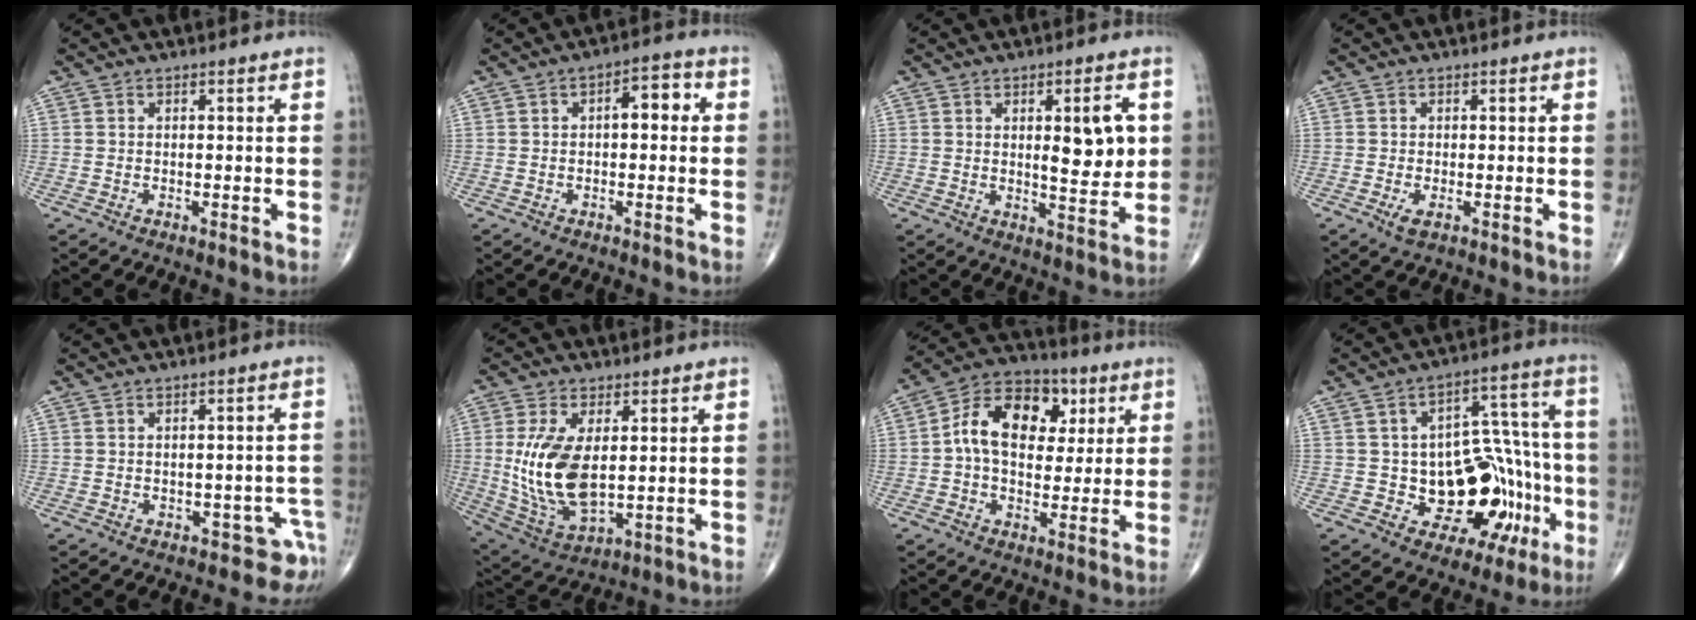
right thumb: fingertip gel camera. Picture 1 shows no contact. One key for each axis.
{"total": 5.3, "fx": 0.7, "fy": 2.5, "fz": 4.6, "tx": -0.049, "ty": 0.020, "tz": 0.002}
{"total": 9.1, "fx": 1.9, "fy": 3.0, "fz": 8.4, "tx": -0.104, "ty": -0.017, "tz": 0.030}
{"total": 1.9, "fx": -0.7, "fy": 0.7, "fz": 1.6, "tx": -0.036, "ty": -0.004, "tz": -0.012}
{"total": 3.7, "fx": -2.4, "fy": 2.6, "fz": 1.2, "tx": 0.016, "ty": 0.035, "tz": -0.028}
{"total": 14.2, "fx": 1.2, "fy": 7.1, "fz": 12.2, "tx": -0.247, "ty": -0.017, "tz": 0.040}
{"total": 14.8, "fx": 3.2, "fy": 9.9, "fz": 10.5, "tx": -0.146, "ty": 0.013, "tz": 0.043}
{"total": 19.7, "fx": -5.0, "fy": 12.2, "fz": 14.6, "tx": -0.129, "ty": 0.042, "tz": -0.054}